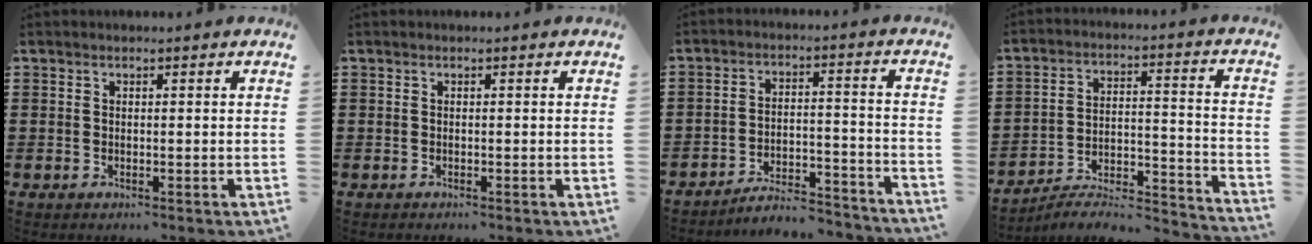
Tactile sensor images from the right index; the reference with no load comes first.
{"total": 0.0}
{"total": 5.6, "force": [-5.3, 0.5, 1.5], "torque": [-0.033, 0.002, -0.107]}
{"total": 4.8, "force": [-4.3, 1.3, 1.8], "torque": [-0.031, -0.003, -0.087]}